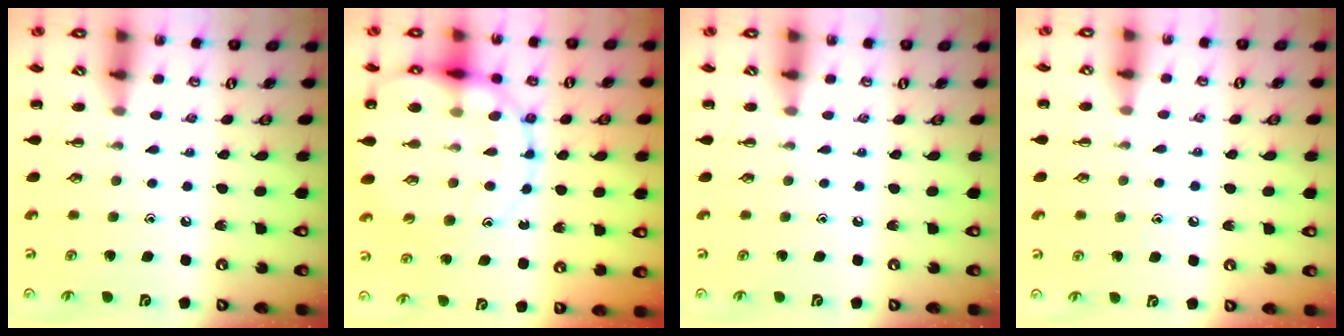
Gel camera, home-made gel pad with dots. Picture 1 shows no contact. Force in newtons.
{"total": 18.2, "press": 17.9, "slide": 3.4}
{"total": 0.0}
{"total": 6.3, "press": 6.1, "slide": 1.8}